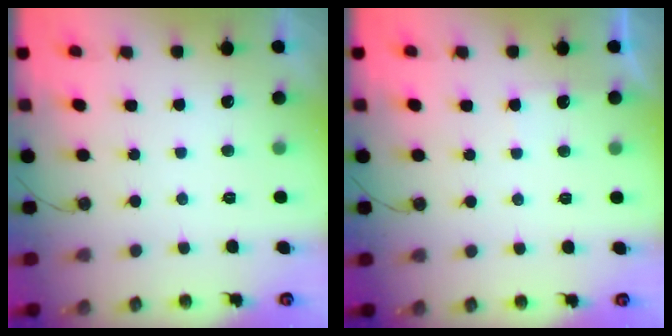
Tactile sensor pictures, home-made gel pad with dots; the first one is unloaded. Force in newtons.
{"total": 2.4, "press": 2.3, "slide": 0.4}